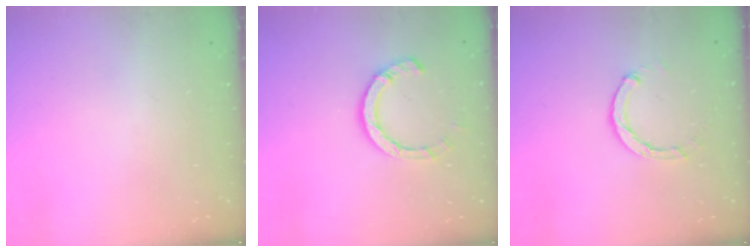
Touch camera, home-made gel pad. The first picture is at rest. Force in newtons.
{"total": 7.8, "press": 7.7, "slide": 1.2}
{"total": 3.4, "press": 3.4, "slide": 0.4}